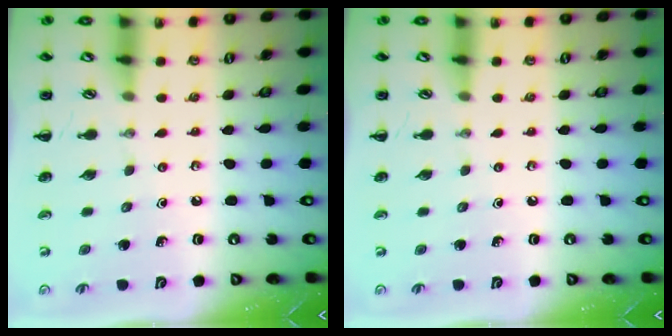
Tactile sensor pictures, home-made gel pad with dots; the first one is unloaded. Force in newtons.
{"total": 0.0}